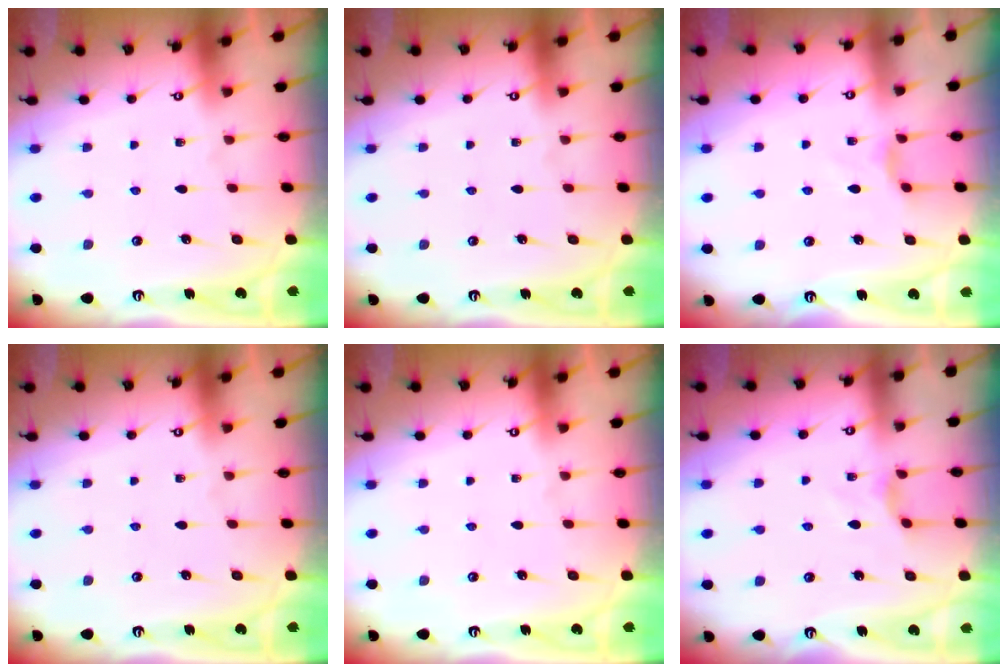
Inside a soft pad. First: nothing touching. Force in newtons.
{"total": 0.0}
{"total": 3.3, "press": 3.3, "slide": 0.6}
{"total": 0.0}
{"total": 0.0}
{"total": 3.0, "press": 3.0, "slide": 0.3}